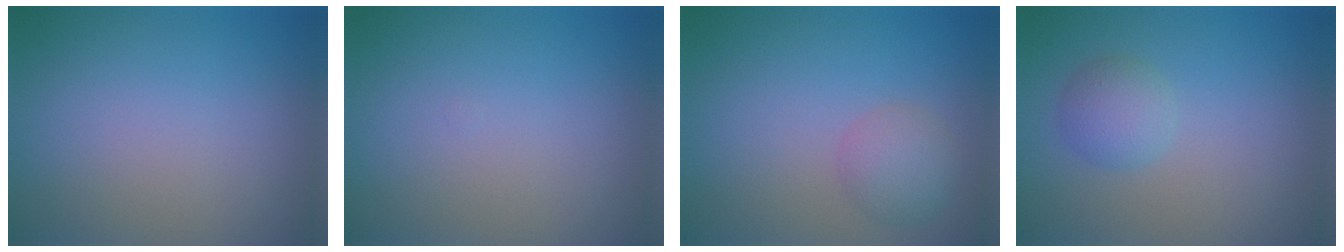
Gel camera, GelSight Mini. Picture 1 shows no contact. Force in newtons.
{"total": 0.0}
{"total": 2.1, "press": 2.1, "slide": 0.2}
{"total": 2.2, "press": 2.2, "slide": 0.1}